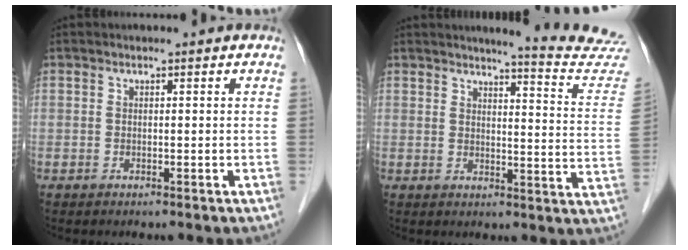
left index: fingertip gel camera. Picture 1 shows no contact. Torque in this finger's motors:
{"motor_torque": [0.01, -0.24, 0.11, 0.00]}